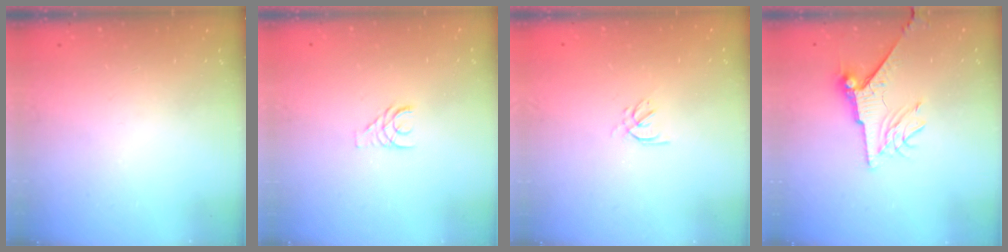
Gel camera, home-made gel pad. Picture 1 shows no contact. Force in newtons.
{"total": 3.6, "press": 3.6, "slide": 0.4}
{"total": 2.2, "press": 2.1, "slide": 0.7}
{"total": 7.6, "press": 7.6, "slide": 1.0}